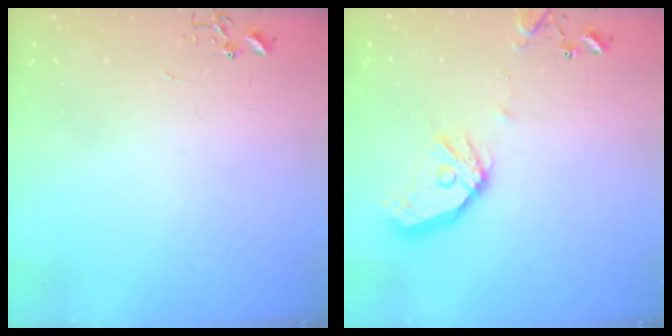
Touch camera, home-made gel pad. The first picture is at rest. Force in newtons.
{"total": 13.4, "press": 13.2, "slide": 2.1}